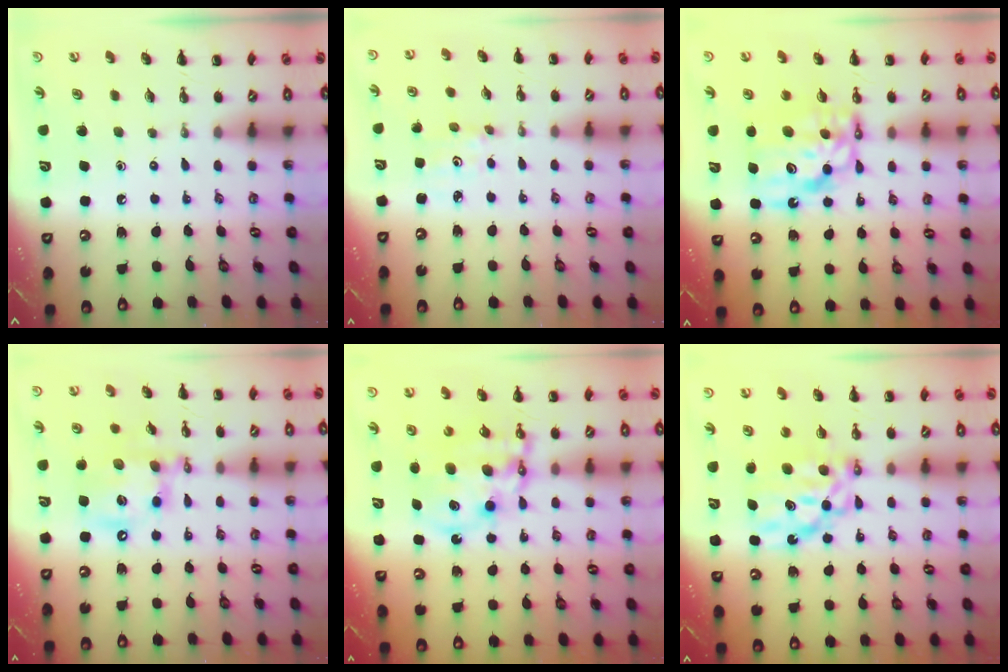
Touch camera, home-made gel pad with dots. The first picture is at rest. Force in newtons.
{"total": 1.8, "press": 1.7, "slide": 0.6}
{"total": 11.5, "press": 11.1, "slide": 3.2}
{"total": 14.7, "press": 14.3, "slide": 3.1}
{"total": 11.7, "press": 11.4, "slide": 2.8}
{"total": 8.7, "press": 8.6, "slide": 1.4}